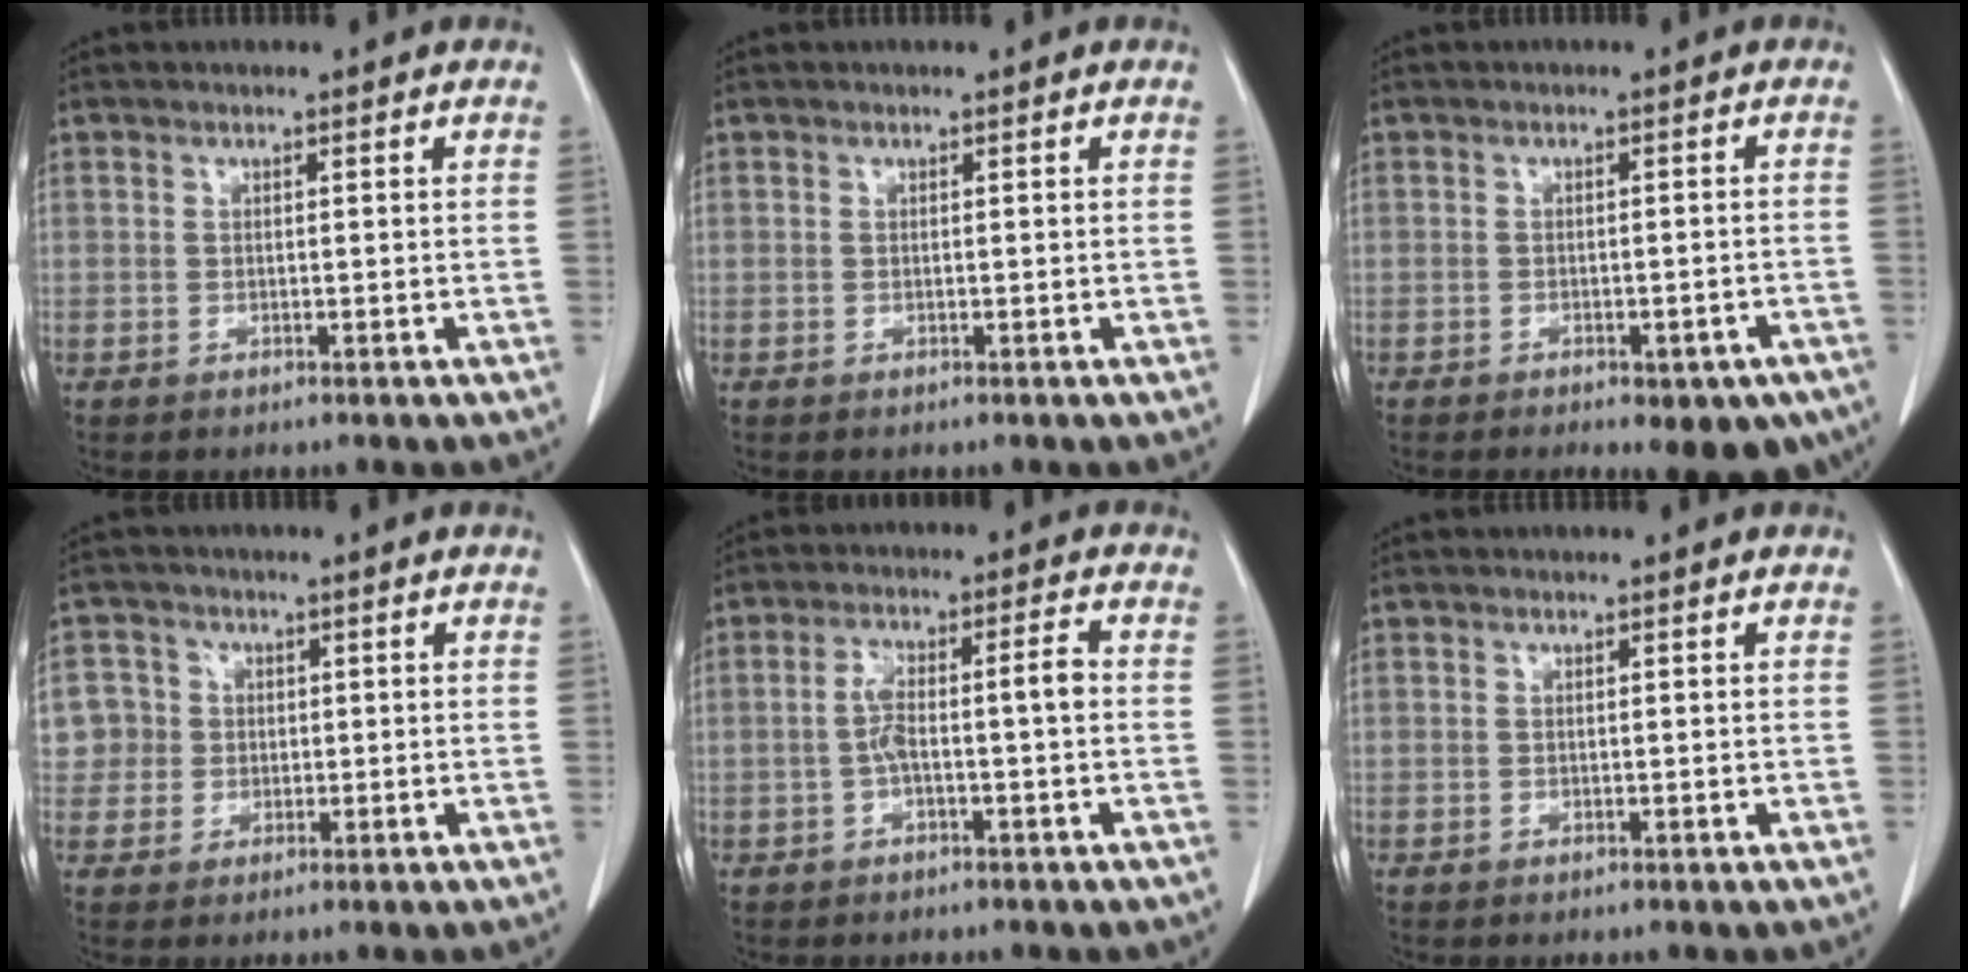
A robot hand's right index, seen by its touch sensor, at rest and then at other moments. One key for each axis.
{"total": 0.0}
{"total": 10.0, "fx": -6.8, "fy": 4.2, "fz": 6.0, "tx": -0.062, "ty": 0.002, "tz": -0.083}
{"total": 5.8, "fx": 0.7, "fy": 5.8, "fz": 0.3, "tx": -0.003, "ty": 0.020, "tz": 0.015}
{"total": 5.9, "fx": -0.7, "fy": 0.9, "fz": 5.8, "tx": -0.112, "ty": 0.026, "tz": -0.011}
{"total": 0.0}